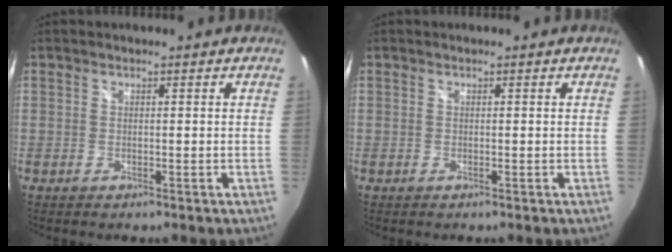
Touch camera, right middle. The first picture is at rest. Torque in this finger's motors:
{"motor_torque": [0.30, 0.35, 0.00, 0.01]}